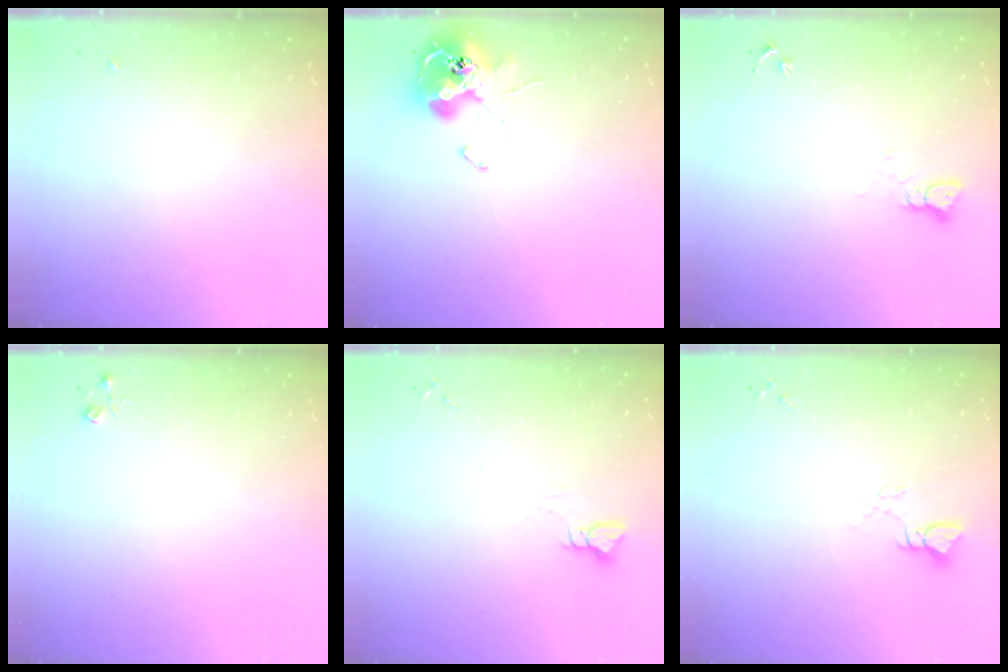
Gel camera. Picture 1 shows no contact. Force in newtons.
{"total": 12.7, "press": 12.6, "slide": 1.5}
{"total": 2.2, "press": 2.2, "slide": 0.2}
{"total": 3.0, "press": 3.0, "slide": 0.4}
{"total": 2.9, "press": 2.9, "slide": 0.3}
{"total": 2.8, "press": 2.8, "slide": 0.2}